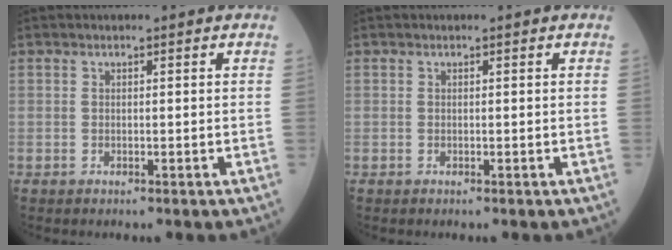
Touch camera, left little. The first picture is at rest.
{"total": 0.0}